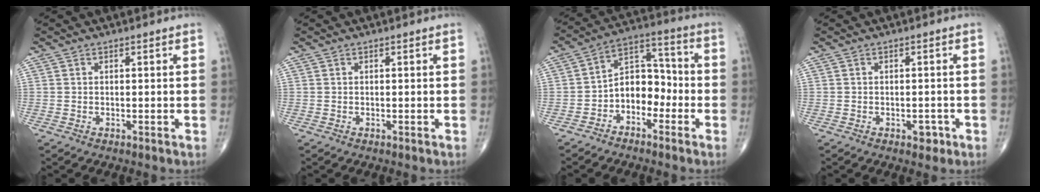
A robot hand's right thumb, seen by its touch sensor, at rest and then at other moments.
{"total": 0.0}
{"total": 9.1, "force": [-3.1, 6.4, 5.6], "torque": [-0.058, 0.048, -0.068]}
{"total": 2.1, "force": [-1.0, 1.3, 1.3], "torque": [-0.009, 0.004, -0.011]}